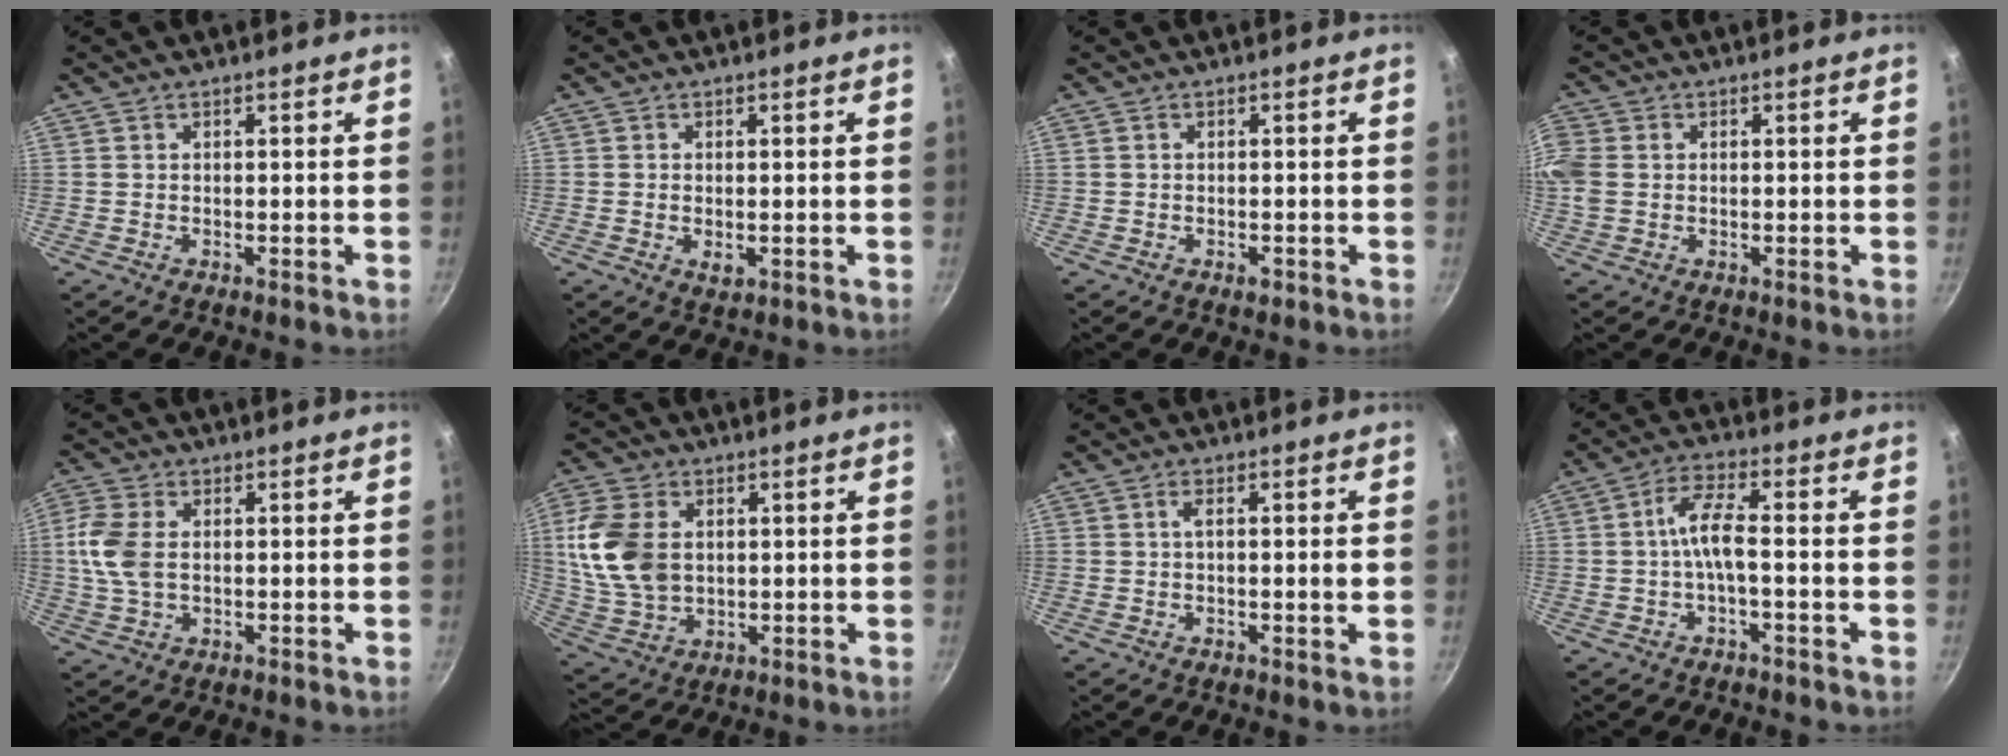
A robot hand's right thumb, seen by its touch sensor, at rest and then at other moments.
{"total": 2.1, "force": [-0.3, 1.4, 1.6], "torque": [-0.026, -0.005, -0.003]}
{"total": 1.3, "force": [-0.7, 0.7, 0.8], "torque": [-0.012, 0.003, -0.011]}
{"total": 5.9, "force": [0.4, 4.7, 3.6], "torque": [-0.079, 0.006, 0.002]}
{"total": 7.9, "force": [0.6, 5.0, 6.1], "torque": [-0.135, 0.007, 0.008]}
{"total": 13.5, "force": [2.0, 9.4, 9.4], "torque": [-0.175, -0.007, 0.047]}
{"total": 2.6, "force": [-0.1, 0.4, 2.6], "torque": [-0.048, 0.003, -0.005]}
{"total": 7.4, "force": [-1.5, 2.1, 6.9], "torque": [-0.149, 0.032, -0.038]}